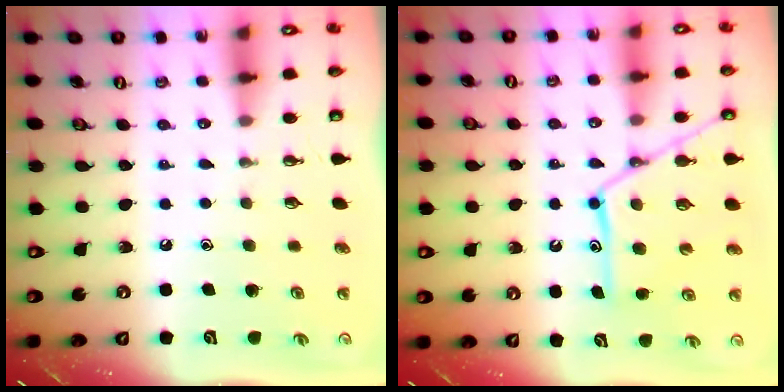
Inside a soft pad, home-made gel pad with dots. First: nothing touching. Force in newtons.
{"total": 15.3, "press": 15.3, "slide": 1.5}